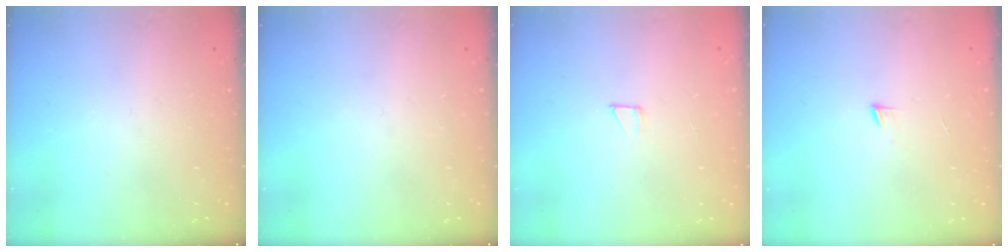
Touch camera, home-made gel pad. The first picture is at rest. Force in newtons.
{"total": 0.0}
{"total": 1.9, "press": 1.9, "slide": 0.1}
{"total": 4.3, "press": 4.2, "slide": 0.4}